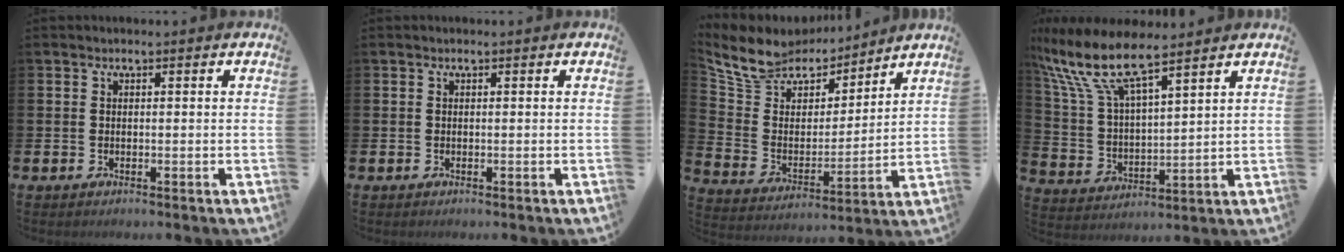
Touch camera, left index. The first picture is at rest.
{"total": 0.0}
{"total": 9.7, "force": [8.9, 3.6, 1.2], "torque": [-0.080, -0.063, 0.162]}
{"total": 10.7, "force": [8.8, 2.3, 5.6], "torque": [-0.144, -0.041, 0.152]}